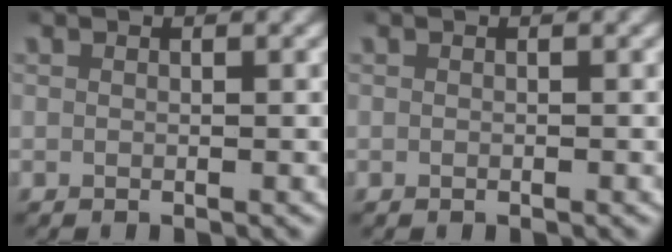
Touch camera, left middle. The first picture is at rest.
{"total": 0.0}